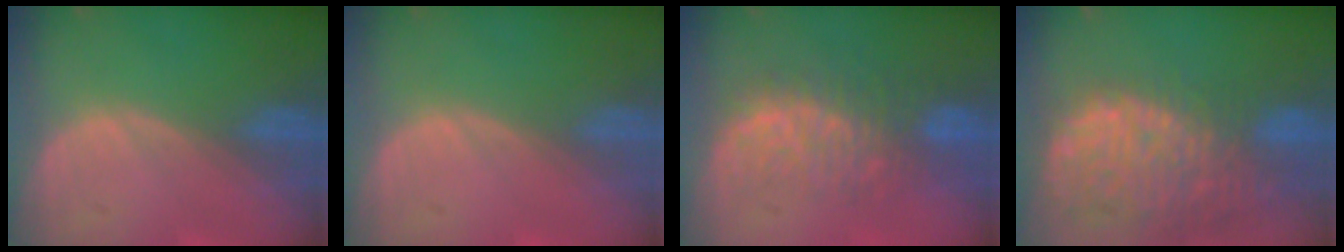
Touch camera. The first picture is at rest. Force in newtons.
{"total": 0.0}
{"total": 8.7, "press": 8.1, "slide": 3.1}
{"total": 14.4, "press": 11.9, "slide": 8.2}